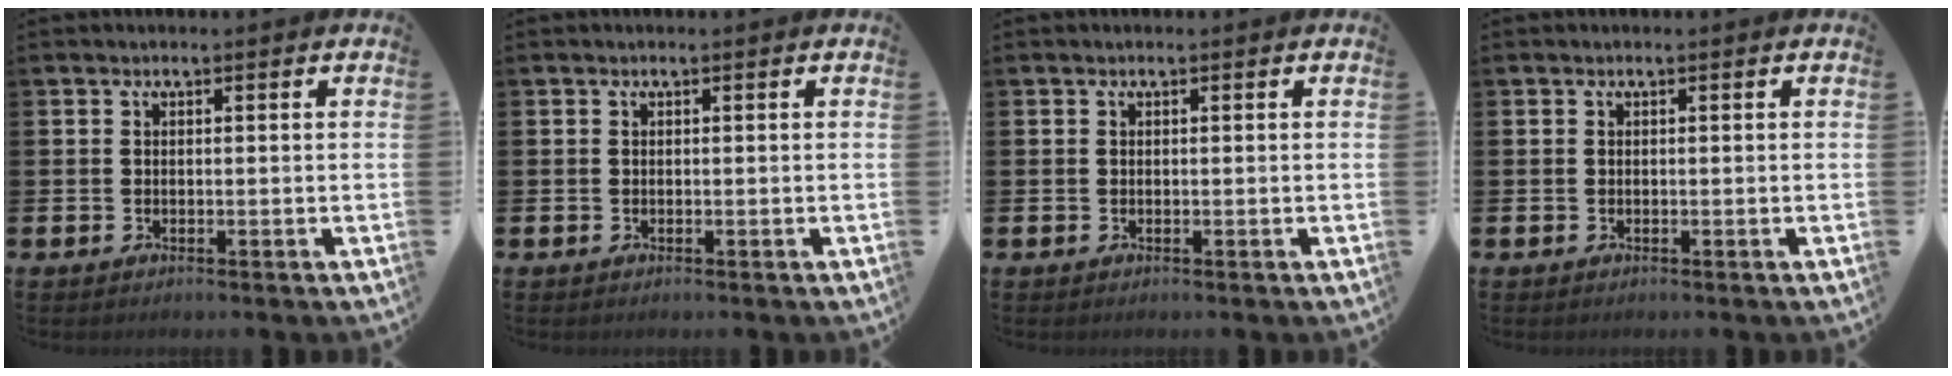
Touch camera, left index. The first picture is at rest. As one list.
[{"total": 0.0}, {"total": 0.0}, {"total": 0.0}]